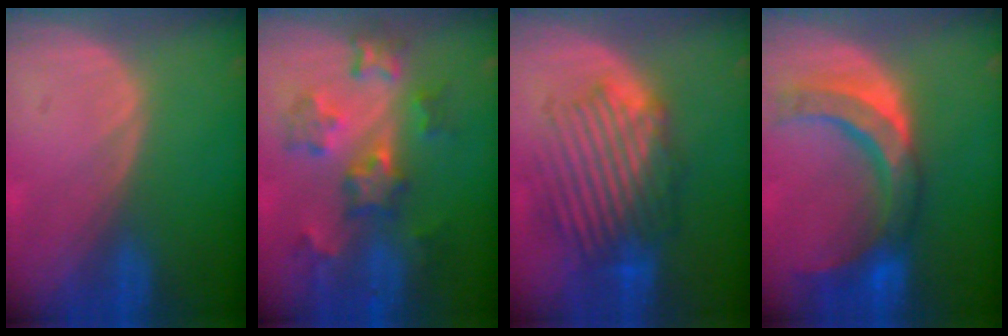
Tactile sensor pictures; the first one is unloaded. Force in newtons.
{"total": 7.7, "press": 7.6, "slide": 1.2}
{"total": 8.9, "press": 8.6, "slide": 2.2}
{"total": 9.7, "press": 9.3, "slide": 2.7}